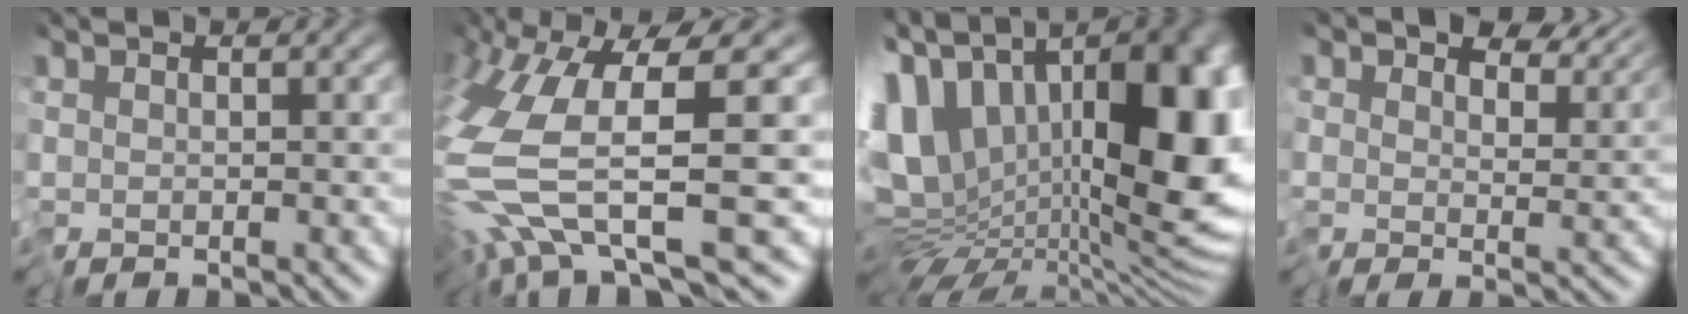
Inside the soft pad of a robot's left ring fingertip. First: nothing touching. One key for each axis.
{"total": 9.4, "fx": -1.2, "fy": 1.9, "fz": 9.1, "tx": -0.199, "ty": -0.011, "tz": -0.023}
{"total": 18.1, "fx": 4.1, "fy": 10.4, "fz": 14.2, "tx": -0.257, "ty": -0.012, "tz": 0.112}
{"total": 7.1, "fx": 5.5, "fy": 3.1, "fz": 3.2, "tx": -0.056, "ty": 0.011, "tz": 0.089}